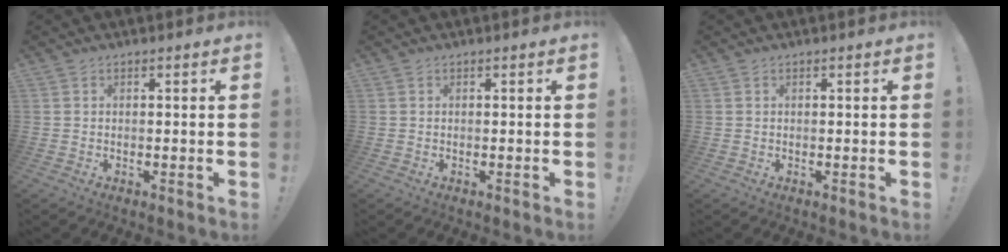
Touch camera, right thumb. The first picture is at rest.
{"total": 0.0}
{"total": 0.0}